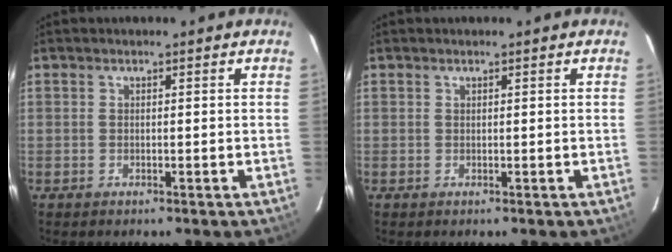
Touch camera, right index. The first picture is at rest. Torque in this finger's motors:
{"motor_torque": [-0.10, 0.17, 0.03, 0.01]}